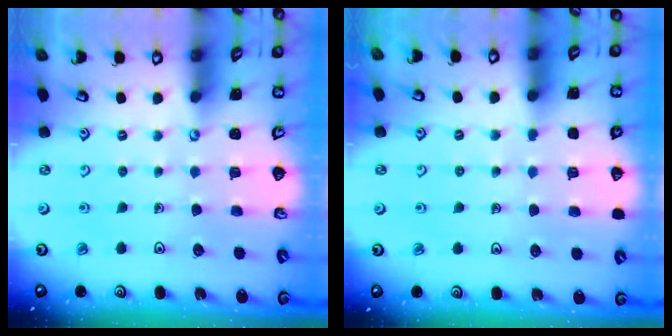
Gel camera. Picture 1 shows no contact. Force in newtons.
{"total": 2.7, "press": 2.6, "slide": 0.5}